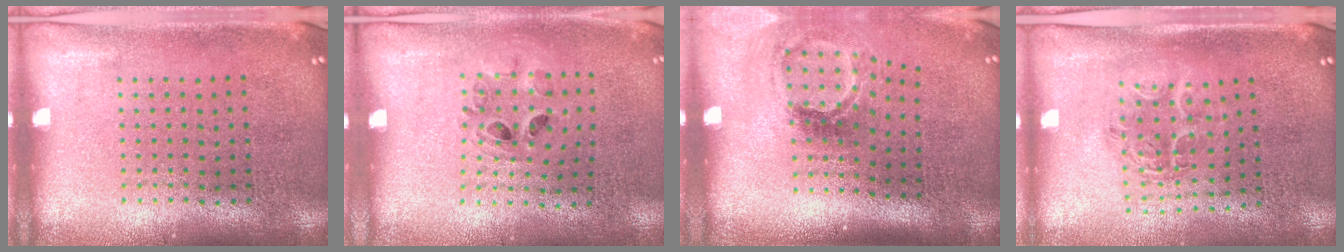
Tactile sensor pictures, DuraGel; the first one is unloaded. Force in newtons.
{"total": 0.9, "press": 0.9, "slide": 0.3}
{"total": 2.1, "press": 1.3, "slide": 1.6}
{"total": 1.1, "press": 1.1, "slide": 0.2}